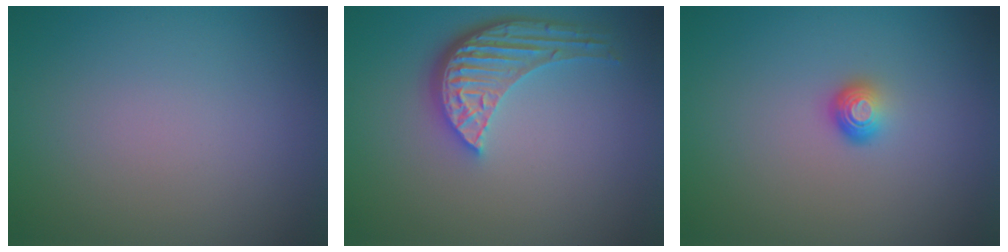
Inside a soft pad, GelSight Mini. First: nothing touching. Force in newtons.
{"total": 5.3, "press": 3.9, "slide": 3.5}
{"total": 1.6, "press": 1.1, "slide": 1.1}